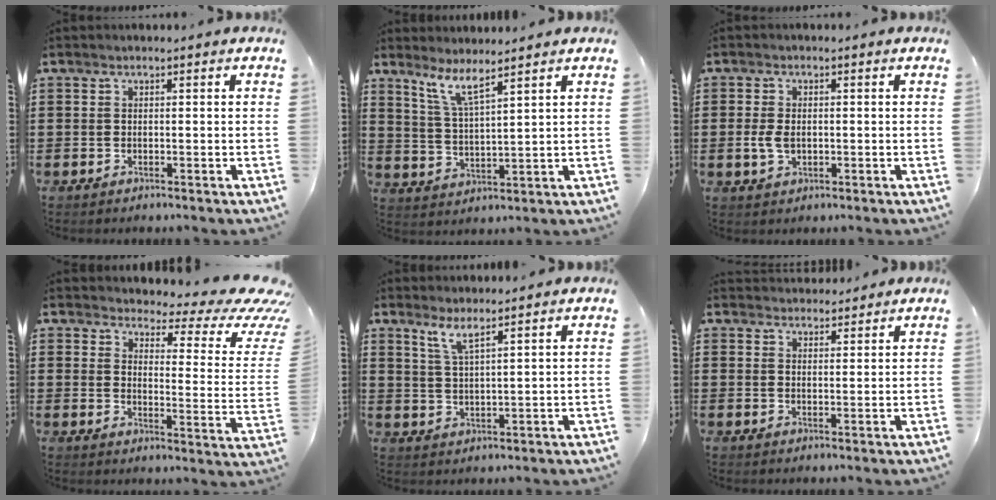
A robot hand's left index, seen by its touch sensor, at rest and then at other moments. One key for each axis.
{"total": 5.6, "fx": 4.3, "fy": 0.2, "fz": 3.6, "tx": -0.084, "ty": -0.015, "tz": 0.074}
{"total": 3.1, "fx": -0.4, "fy": 1.9, "fz": 2.4, "tx": -0.063, "ty": -0.002, "tz": -0.011}
{"total": 5.4, "fx": 4.1, "fy": 1.6, "fz": 3.1, "tx": -0.056, "ty": -0.035, "tz": 0.064}
{"total": 3.7, "fx": 2.9, "fy": -0.1, "fz": 2.2, "tx": -0.053, "ty": -0.006, "tz": 0.053}
{"total": 2.4, "fx": 2.3, "fy": 0.5, "fz": -0.2, "tx": -0.002, "ty": -0.004, "tz": 0.045}